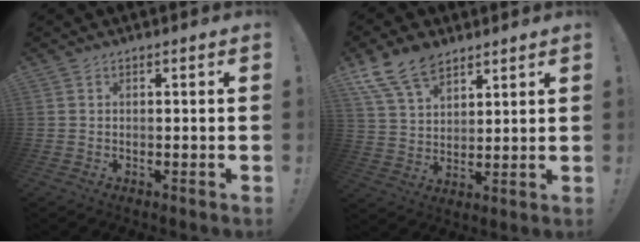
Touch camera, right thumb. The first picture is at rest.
{"total": 12.6, "force": [9.0, 6.9, 5.3], "torque": [-0.104, -0.047, 0.175]}